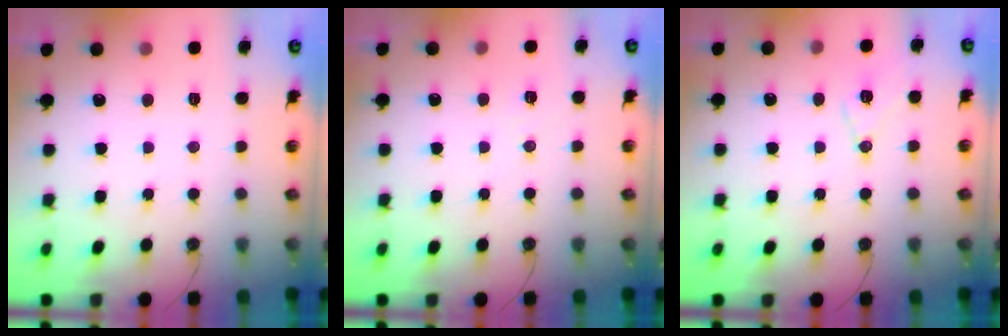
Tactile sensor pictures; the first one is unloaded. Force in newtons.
{"total": 4.9, "press": 4.3, "slide": 2.5}
{"total": 10.3, "press": 9.7, "slide": 3.4}